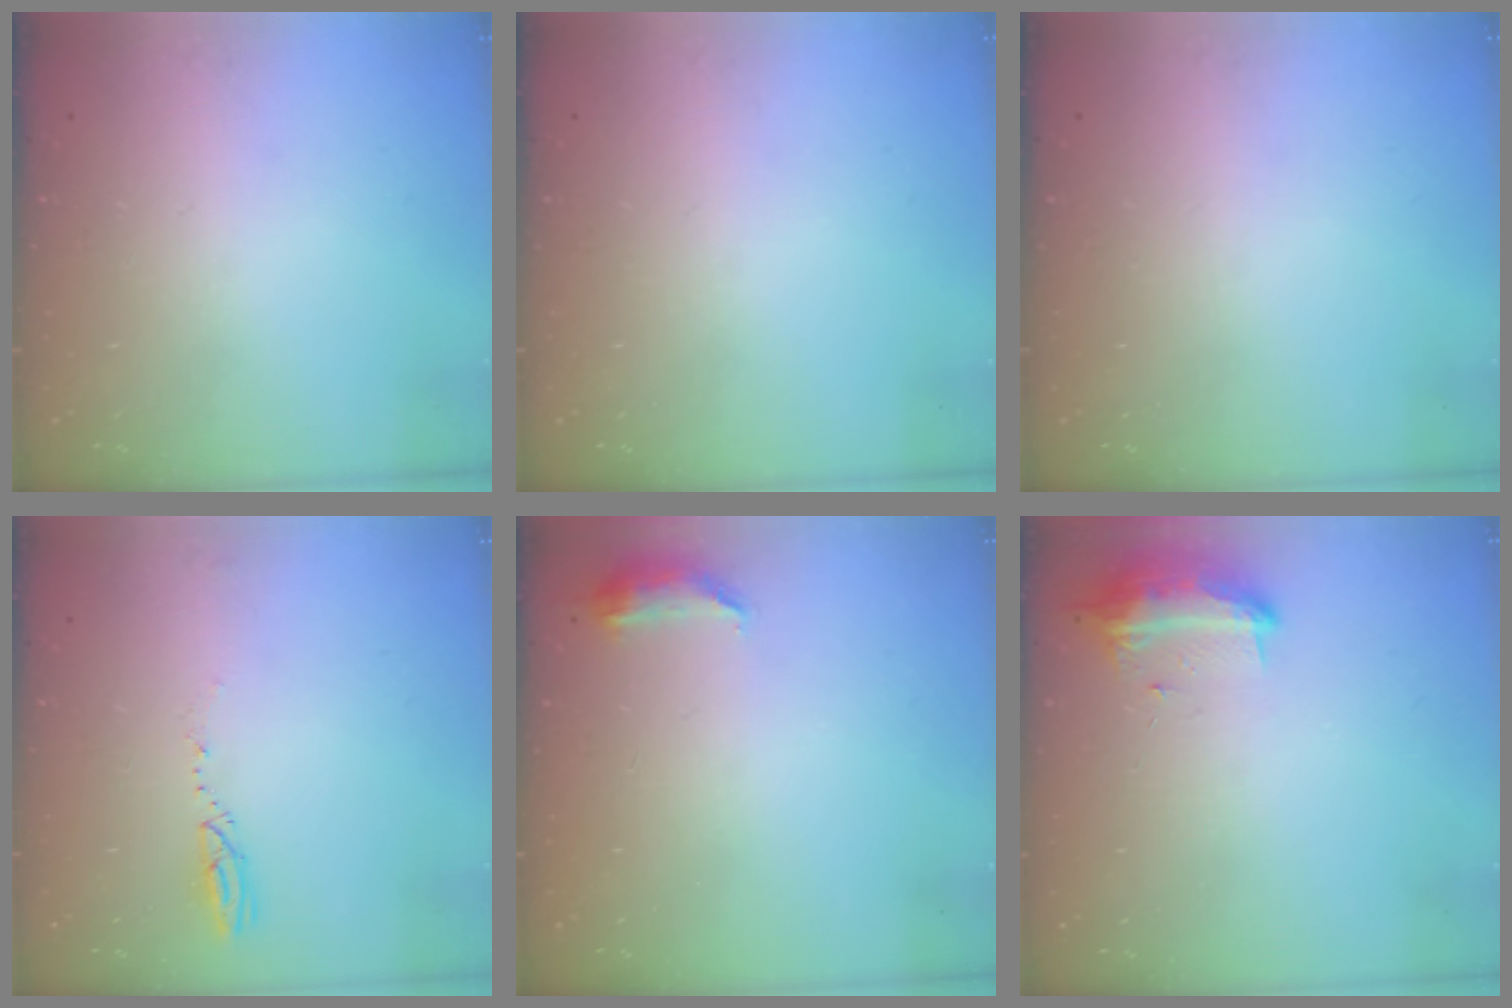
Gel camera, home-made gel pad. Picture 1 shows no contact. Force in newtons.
{"total": 0.0}
{"total": 0.0}
{"total": 2.9, "press": 2.9, "slide": 0.4}
{"total": 13.0, "press": 7.1, "slide": 10.9}
{"total": 9.4, "press": 9.4, "slide": 0.6}